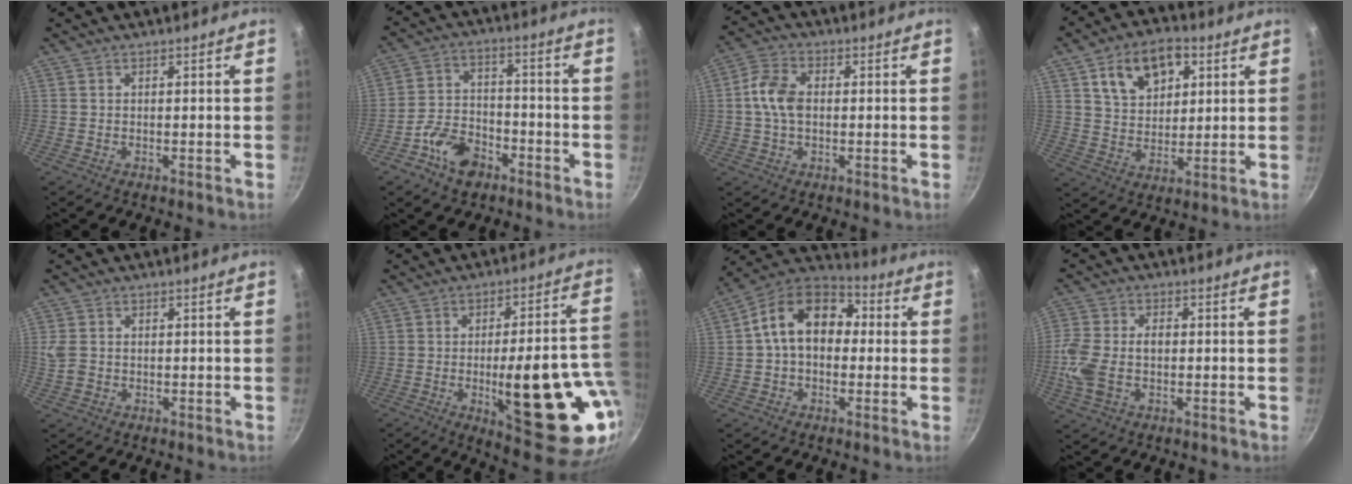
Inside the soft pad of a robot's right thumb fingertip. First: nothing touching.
{"total": 9.5, "force": [-5.4, 6.0, 5.1], "torque": [-0.072, 0.046, -0.104]}
{"total": 7.6, "force": [0.1, 5.1, 5.7], "torque": [-0.109, 0.017, -0.004]}
{"total": 12.9, "force": [5.2, 8.5, 8.2], "torque": [-0.102, -0.005, 0.087]}
{"total": 3.5, "force": [-0.4, 2.8, 2.0], "torque": [-0.044, 0.000, -0.007]}
{"total": 24.8, "force": [-5.2, 8.0, 22.9], "torque": [-0.272, 0.002, -0.058]}
{"total": 14.6, "force": [1.5, 10.4, 10.1], "torque": [-0.130, 0.035, 0.004]}
{"total": 9.7, "force": [-1.3, 6.1, 7.4], "torque": [-0.156, 0.011, -0.033]}